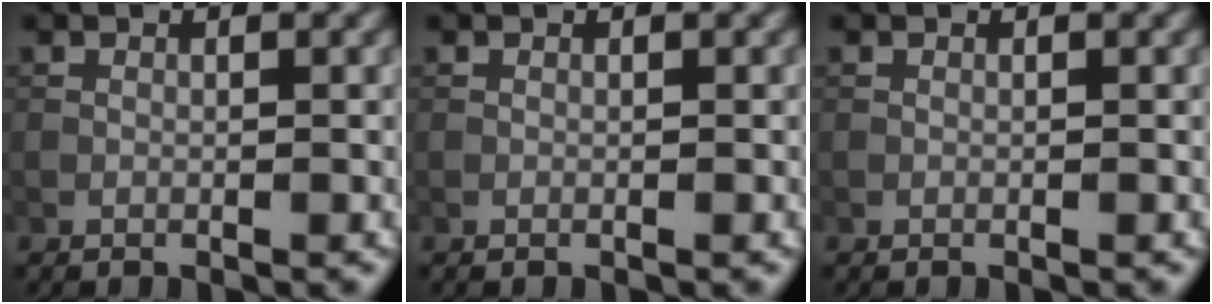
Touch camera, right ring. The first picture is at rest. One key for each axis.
{"total": 0.0}
{"total": 0.0}